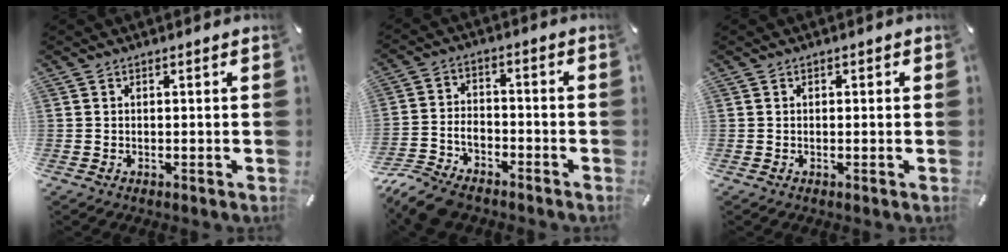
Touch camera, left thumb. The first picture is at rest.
{"total": 9.1, "force": [-7.3, 4.3, 3.3], "torque": [-0.067, 0.032, -0.141]}
{"total": 0.5, "force": [0.0, 0.5, 0.2], "torque": [-0.003, 0.003, -0.002]}